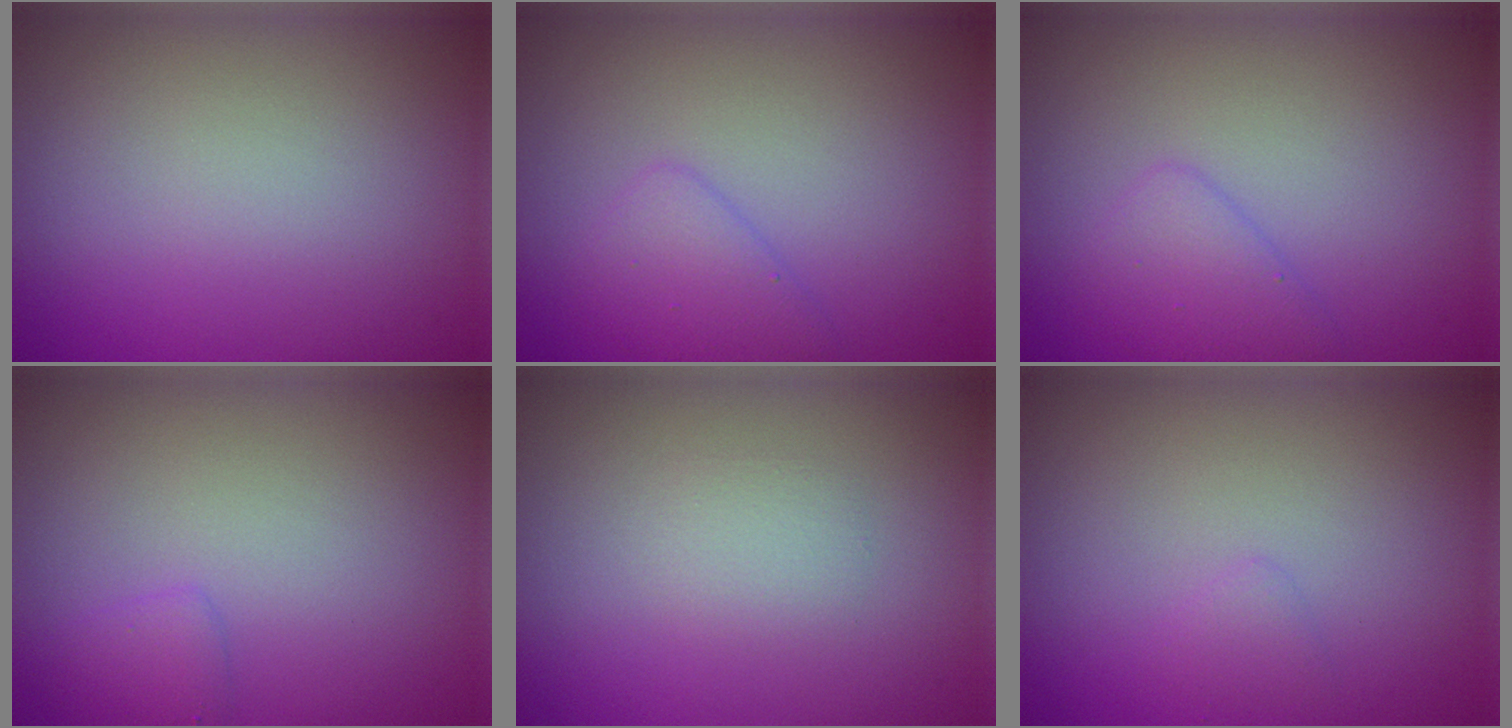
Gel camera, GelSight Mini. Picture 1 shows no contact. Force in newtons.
{"total": 2.1, "press": 2.1, "slide": 0.2}
{"total": 2.1, "press": 2.1, "slide": 0.2}
{"total": 1.2, "press": 1.2, "slide": 0.1}
{"total": 1.2, "press": 1.2, "slide": 0.0}
{"total": 0.8, "press": 0.8, "slide": 0.0}